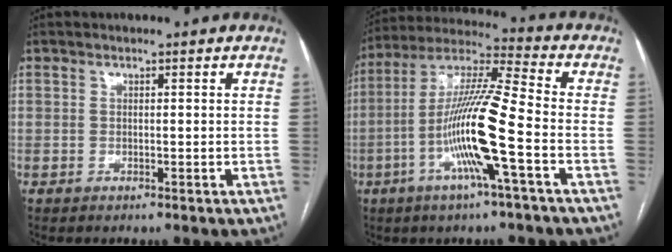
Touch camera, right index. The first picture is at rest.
{"total": 14.9, "force": [-4.4, -0.3, 14.2], "torque": [-0.278, 0.001, -0.092]}